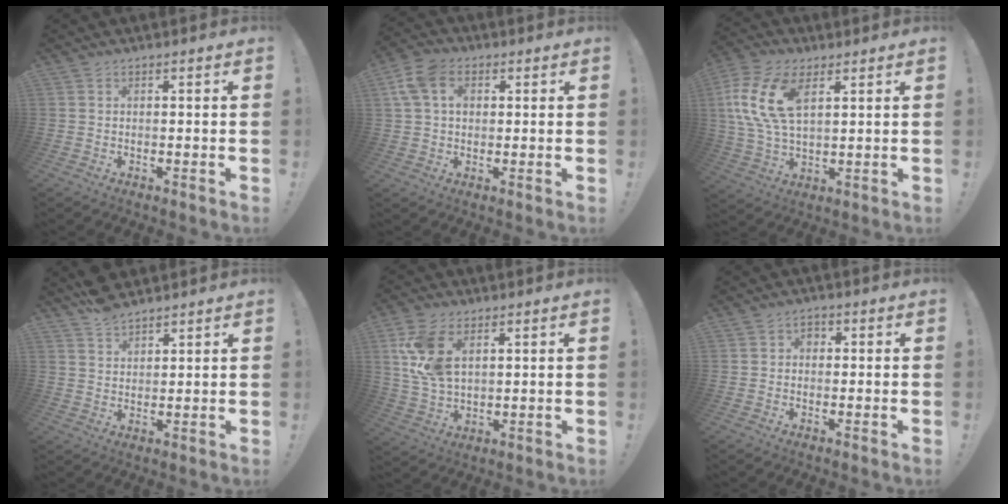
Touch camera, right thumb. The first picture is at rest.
{"total": 9.8, "force": [2.8, 6.9, 6.3], "torque": [-0.119, 0.003, 0.054]}
{"total": 15.6, "force": [5.5, 8.7, 11.8], "torque": [-0.246, -0.010, 0.099]}
{"total": 5.9, "force": [5.0, 2.6, 1.9], "torque": [-0.033, -0.027, 0.094]}
{"total": 12.1, "force": [4.8, 7.1, 8.5], "torque": [-0.162, -0.014, 0.092]}
{"total": 2.0, "force": [-0.3, 1.6, 1.1], "torque": [-0.021, 0.007, -0.007]}